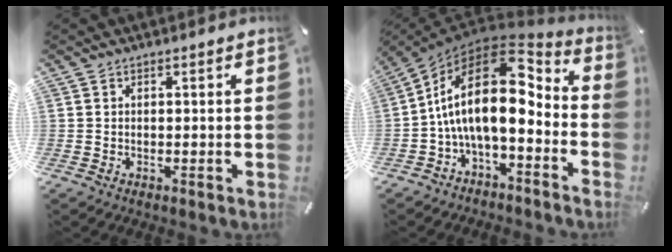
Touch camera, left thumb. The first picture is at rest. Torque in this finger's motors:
{"motor_torque": [0.68, 3.84, 2.77, 0.00, 0.35]}